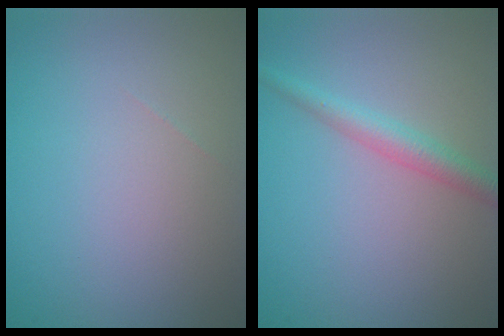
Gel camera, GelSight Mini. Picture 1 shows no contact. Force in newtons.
{"total": 2.6, "press": 2.6, "slide": 0.0}